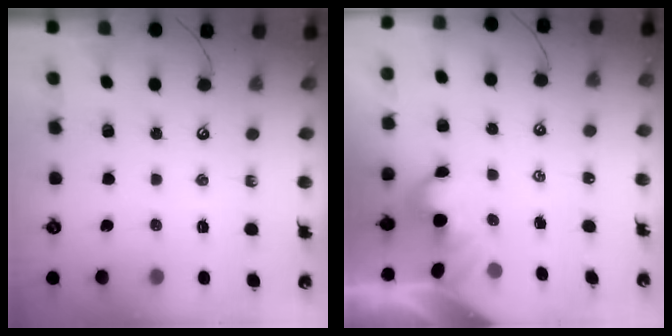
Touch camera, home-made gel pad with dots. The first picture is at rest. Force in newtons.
{"total": 2.2, "press": 2.2, "slide": 0.3}